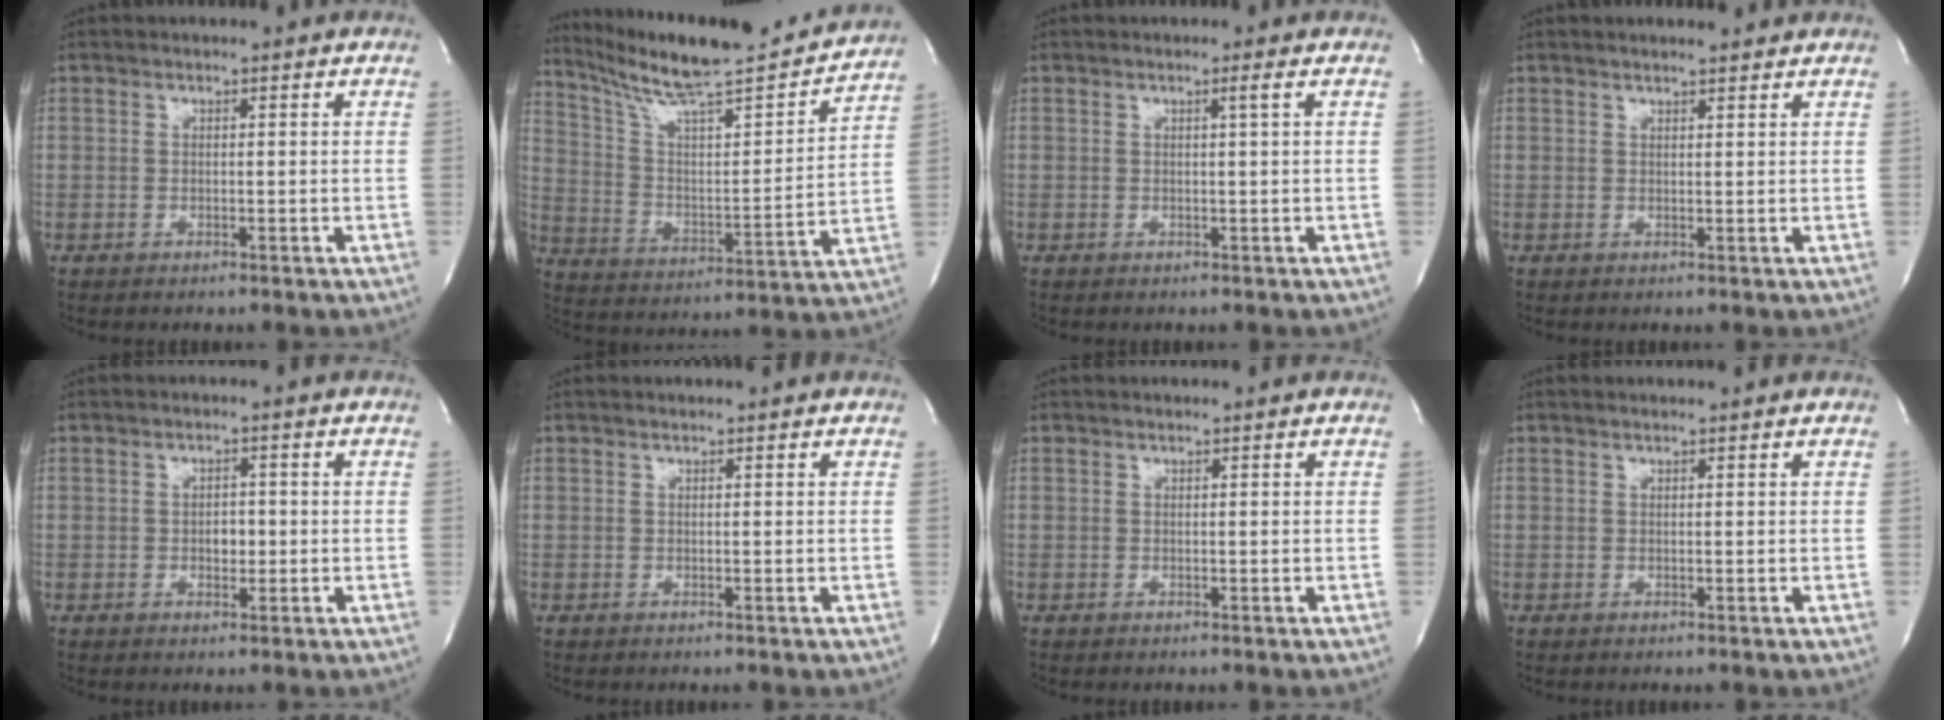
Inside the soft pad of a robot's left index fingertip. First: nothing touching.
{"total": 22.7, "force": [20.4, 1.6, 9.8], "torque": [-0.164, -0.019, 0.313]}
{"total": 0.8, "force": [0.2, -0.3, 0.7], "torque": [-0.017, -0.003, 0.008]}
{"total": 3.0, "force": [2.8, 0.4, 1.2], "torque": [-0.019, 0.007, 0.036]}
{"total": 2.0, "force": [-0.4, 1.3, 1.5], "torque": [-0.022, 0.001, -0.005]}
{"total": 0.6, "force": [0.5, -0.1, 0.2], "torque": [-0.004, 0.004, 0.010]}
{"total": 0.0}
{"total": 1.2, "force": [1.1, -0.1, 0.4], "torque": [-0.007, 0.008, 0.019]}